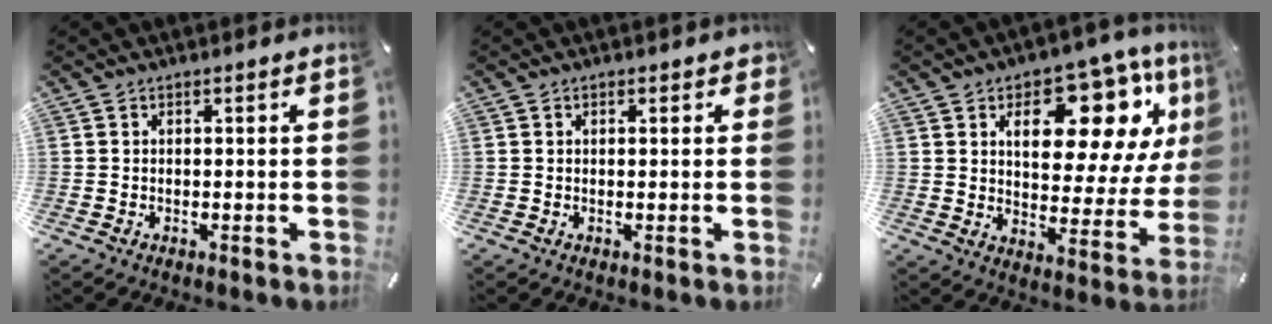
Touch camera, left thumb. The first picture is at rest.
{"total": 1.1, "force": [0.3, 0.8, 0.6], "torque": [0.004, 0.000, 0.001]}
{"total": 19.0, "force": [9.6, 10.1, 13.0], "torque": [-0.169, -0.056, 0.153]}